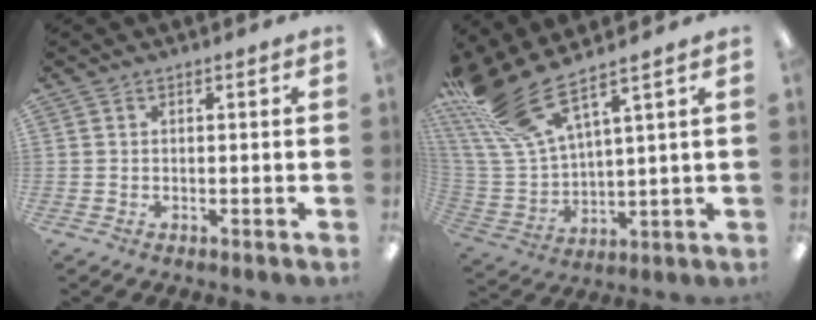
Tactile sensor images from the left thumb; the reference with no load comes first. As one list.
[{"total": 16.1, "force": [11.8, 4.6, 9.9], "torque": [-0.232, -0.065, 0.214]}]